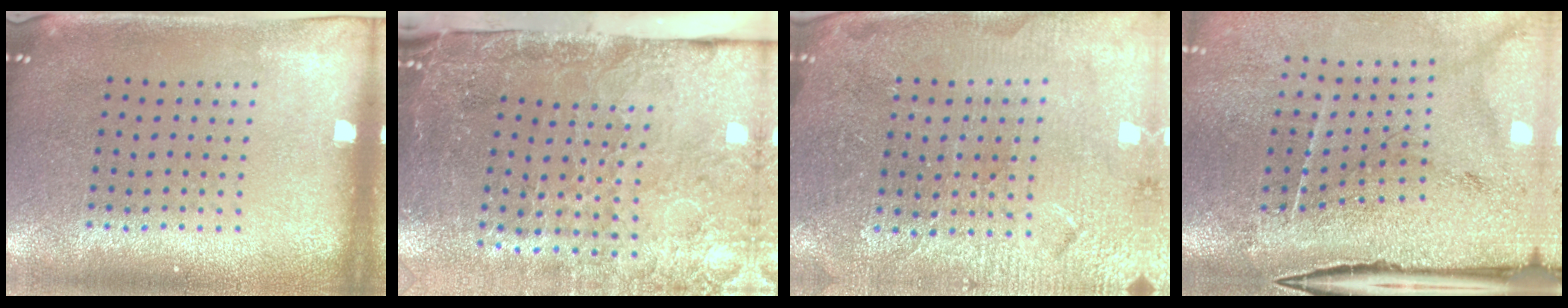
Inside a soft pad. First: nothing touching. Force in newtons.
{"total": 4.9, "press": 3.7, "slide": 3.3}
{"total": 4.3, "press": 4.1, "slide": 1.3}
{"total": 4.3, "press": 3.5, "slide": 2.5}